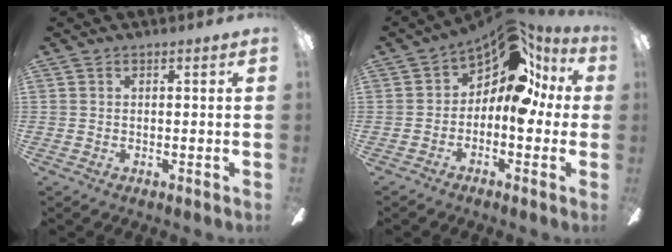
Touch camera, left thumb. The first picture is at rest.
{"total": 12.9, "force": [5.0, 7.8, 9.1], "torque": [-0.118, -0.026, 0.090]}